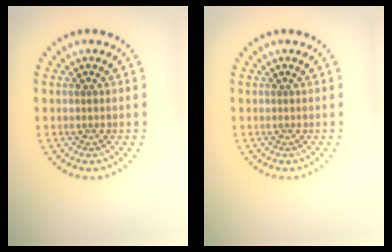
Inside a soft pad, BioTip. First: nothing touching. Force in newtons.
{"total": 0.0}